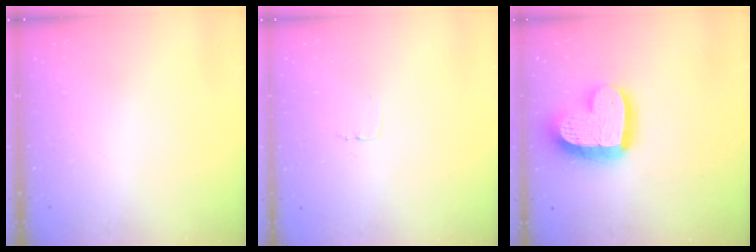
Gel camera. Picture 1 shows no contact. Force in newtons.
{"total": 2.6, "press": 2.6, "slide": 0.1}
{"total": 17.9, "press": 17.8, "slide": 1.7}